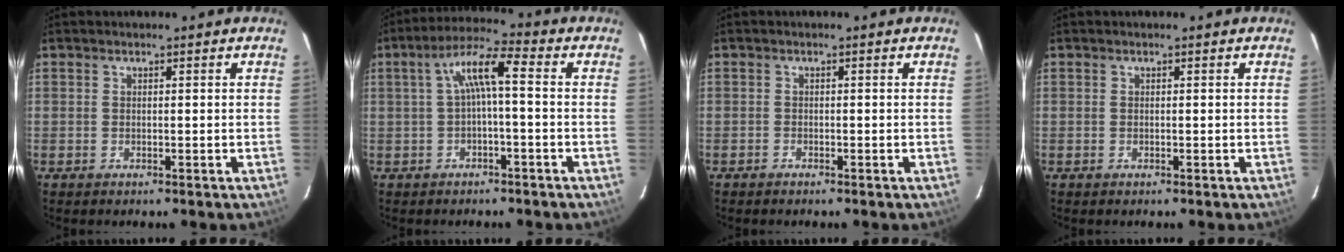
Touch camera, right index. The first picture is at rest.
{"total": 6.4, "force": [-0.3, 0.9, 6.3], "torque": [-0.132, 0.019, -0.003]}
{"total": 0.8, "force": [-0.7, 0.3, -0.2], "torque": [-0.001, 0.003, -0.013]}
{"total": 0.0}